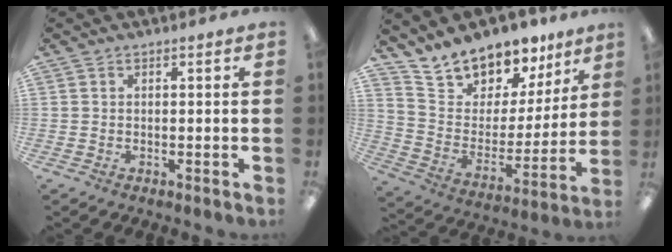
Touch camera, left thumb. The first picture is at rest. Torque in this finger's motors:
{"motor_torque": [0.37, 0.29, 0.87, -1.90, 0.05]}